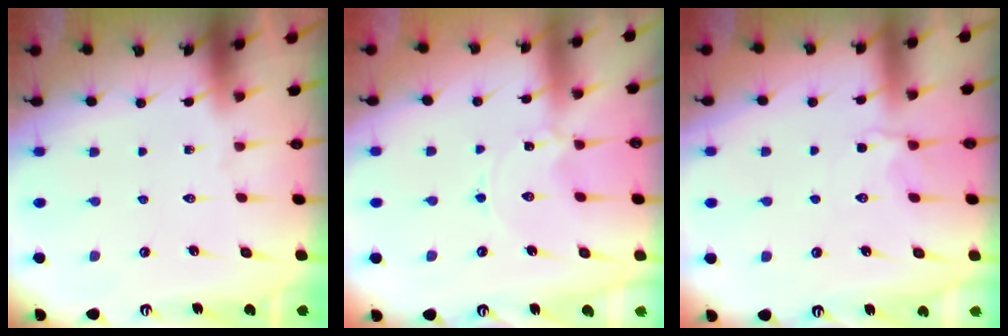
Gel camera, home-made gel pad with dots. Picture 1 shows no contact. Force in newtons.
{"total": 0.0}
{"total": 2.3, "press": 2.0, "slide": 1.2}